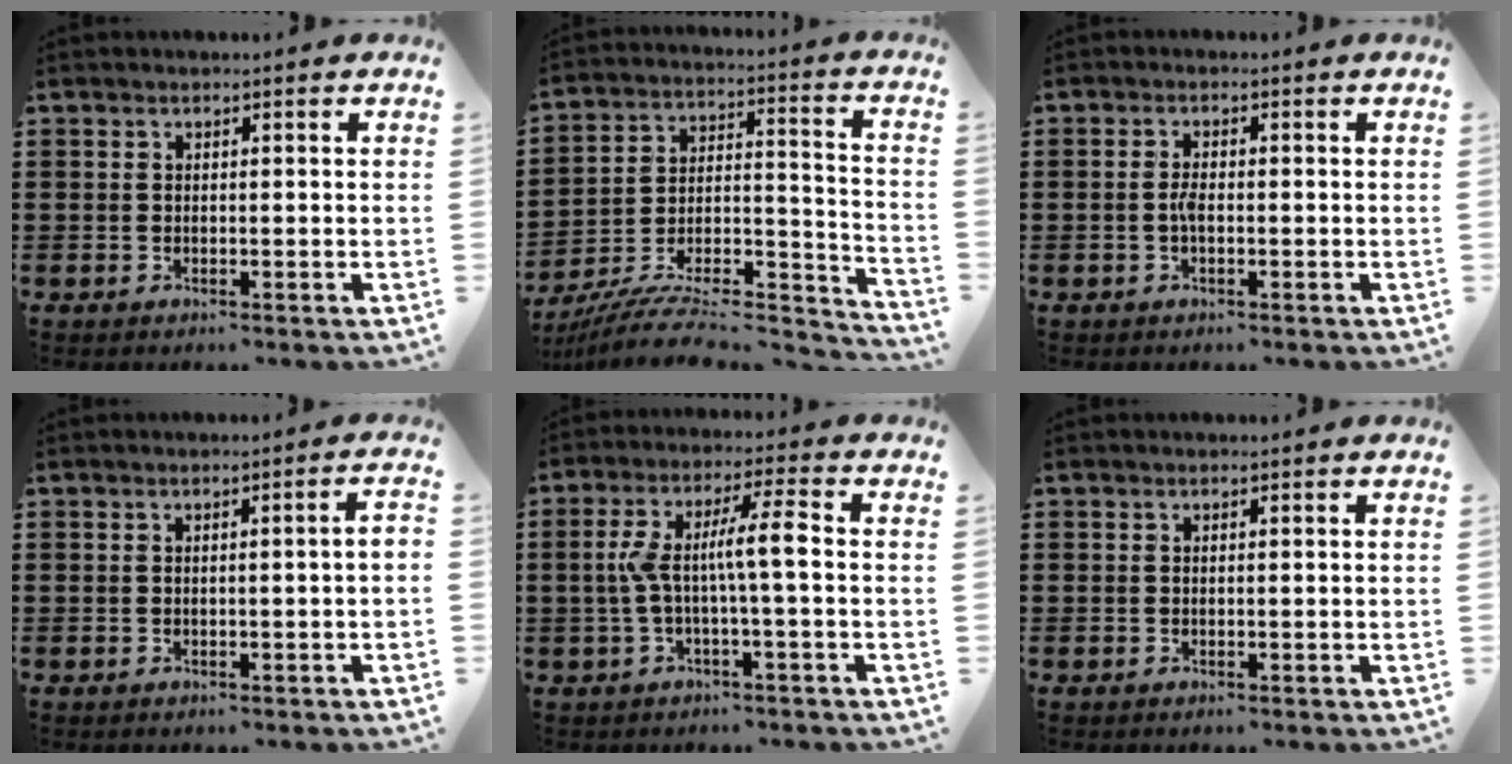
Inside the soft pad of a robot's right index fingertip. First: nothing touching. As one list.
[{"total": 9.0, "force": [-8.2, 1.8, 3.3], "torque": [-0.047, 0.007, -0.160]}, {"total": 2.0, "force": [-0.3, 0.6, 1.8], "torque": [-0.042, -0.002, -0.008]}, {"total": 1.2, "force": [-0.4, -0.2, 1.2], "torque": [-0.017, -0.005, -0.007]}, {"total": 7.5, "force": [-0.2, 0.8, 7.4], "torque": [-0.143, 0.004, -0.012]}, {"total": 0.0}]